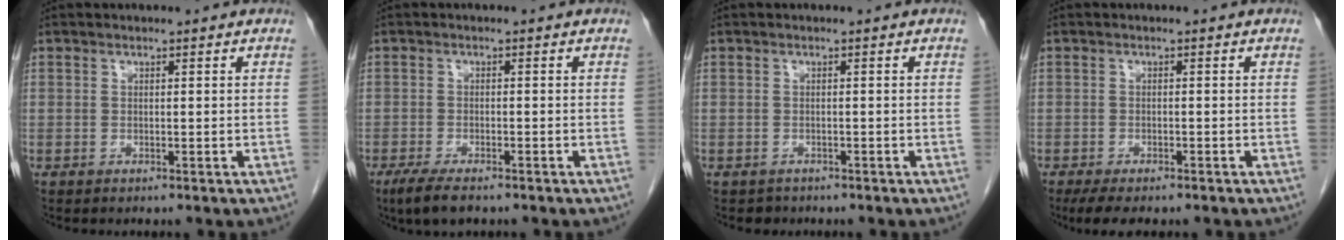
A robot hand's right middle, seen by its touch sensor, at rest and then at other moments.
{"total": 4.7, "force": [-3.4, 1.1, 3.1], "torque": [-0.062, -0.011, -0.054]}
{"total": 1.1, "force": [-0.9, 0.6, -0.2], "torque": [-0.005, 0.001, -0.014]}
{"total": 5.2, "force": [-3.9, 1.5, 3.0], "torque": [-0.048, -0.012, -0.057]}